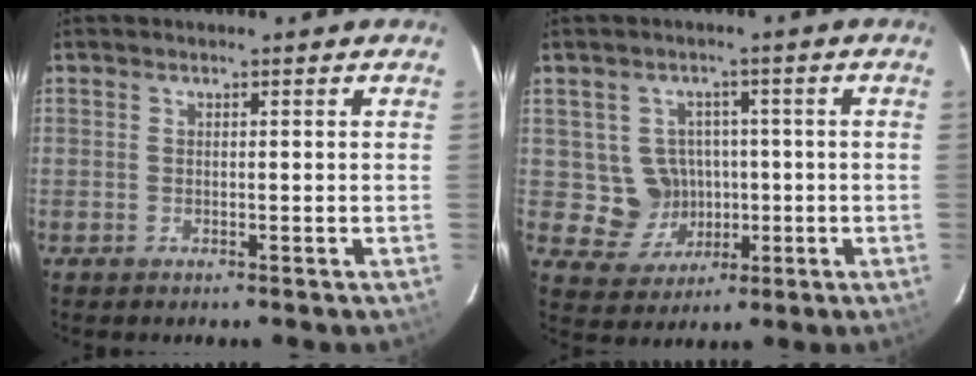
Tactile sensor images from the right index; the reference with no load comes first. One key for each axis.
{"total": 7.3, "fx": -0.2, "fy": 7.2, "fz": 1.4, "tx": -0.046, "ty": 0.018, "tz": 0.018}